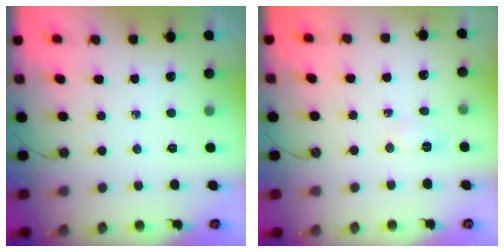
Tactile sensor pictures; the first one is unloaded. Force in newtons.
{"total": 3.5, "press": 3.4, "slide": 1.0}